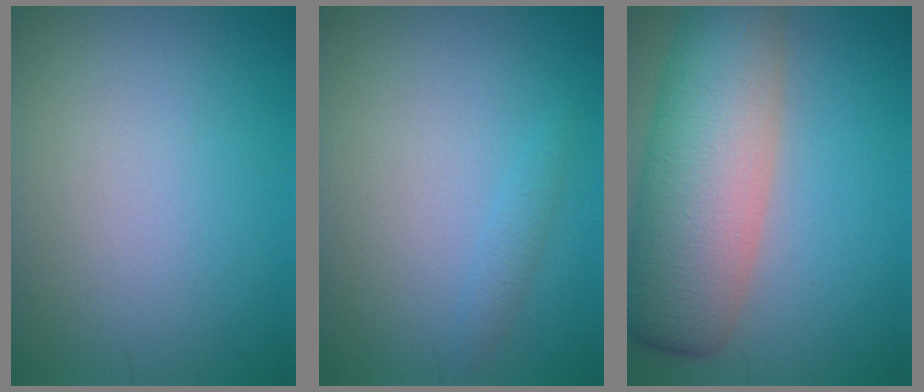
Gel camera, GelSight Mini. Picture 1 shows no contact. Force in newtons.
{"total": 1.0, "press": 1.0, "slide": 0.1}
{"total": 10.3, "press": 10.3, "slide": 0.4}